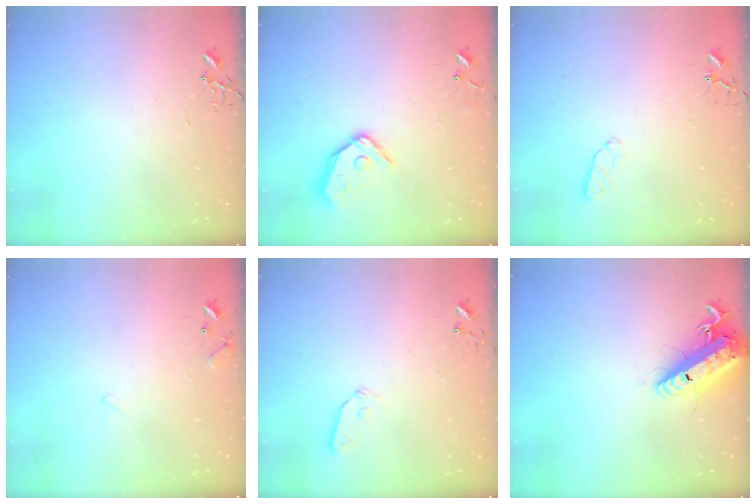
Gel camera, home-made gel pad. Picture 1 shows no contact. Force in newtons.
{"total": 12.4, "press": 12.2, "slide": 2.1}
{"total": 5.0, "press": 4.9, "slide": 0.7}
{"total": 6.1, "press": 6.1, "slide": 0.5}
{"total": 4.2, "press": 4.2, "slide": 0.5}
{"total": 17.3, "press": 17.0, "slide": 3.4}